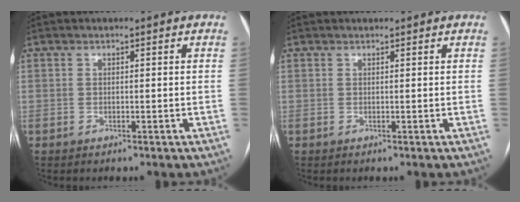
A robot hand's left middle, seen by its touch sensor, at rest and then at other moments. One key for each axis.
{"total": 1.6, "fx": 1.5, "fy": 0.3, "fz": 0.4, "tx": -0.009, "ty": 0.022, "tz": 0.022}